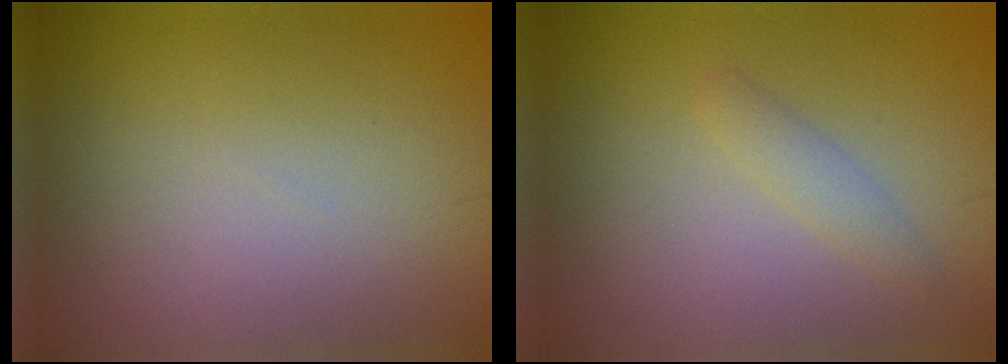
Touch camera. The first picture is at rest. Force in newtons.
{"total": 1.4, "press": 1.4, "slide": 0.0}